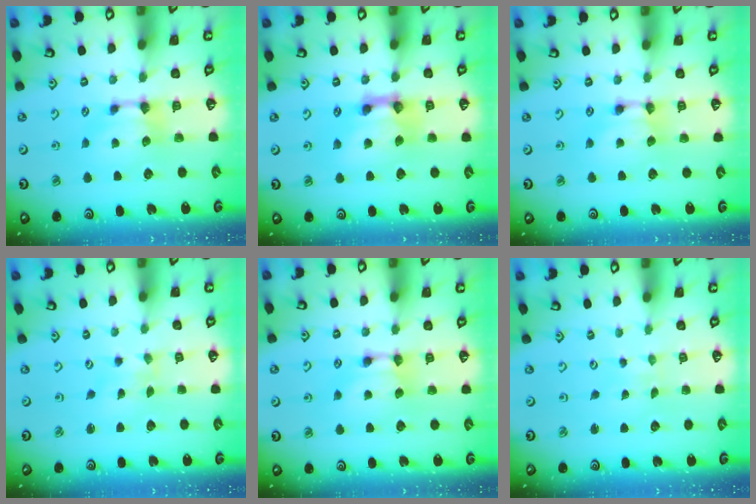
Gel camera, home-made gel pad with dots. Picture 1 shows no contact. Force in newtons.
{"total": 5.5, "press": 5.5, "slide": 0.4}
{"total": 1.5, "press": 1.5, "slide": 0.2}
{"total": 4.2, "press": 4.2, "slide": 0.8}
{"total": 1.5, "press": 1.5, "slide": 0.2}
{"total": 6.7, "press": 6.7, "slide": 0.4}